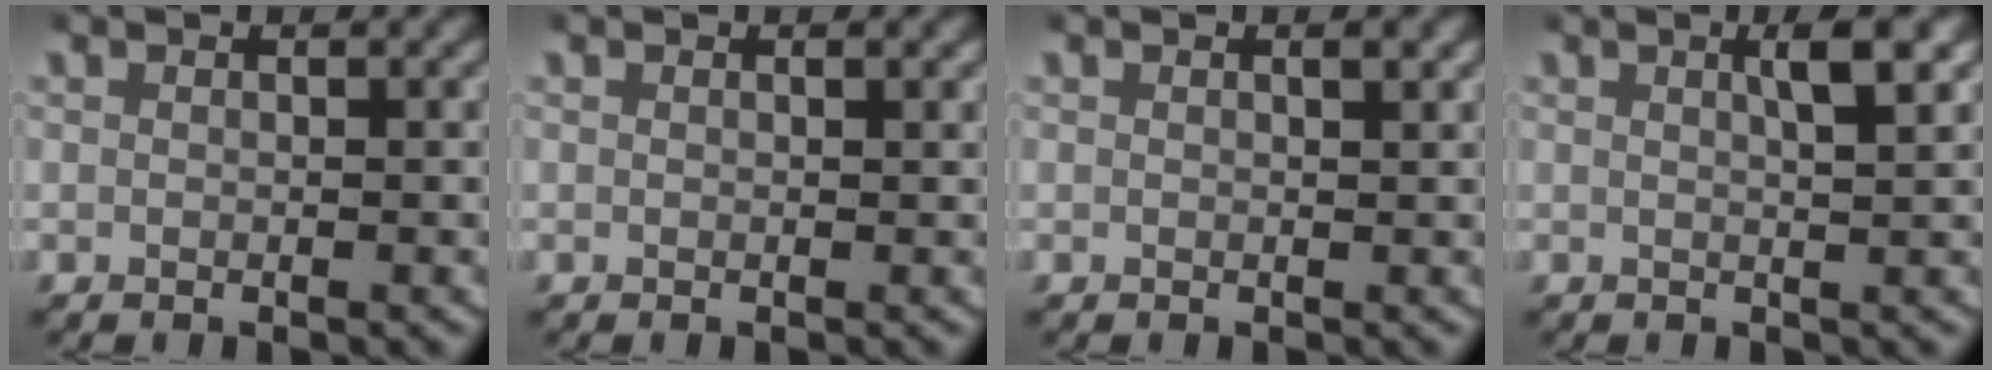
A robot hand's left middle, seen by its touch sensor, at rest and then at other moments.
{"total": 0.0}
{"total": 0.5, "force": [0.3, 0.0, 0.4], "torque": [-0.004, 0.000, 0.005]}
{"total": 2.6, "force": [1.1, 0.0, 2.4], "torque": [-0.039, 0.006, 0.017]}